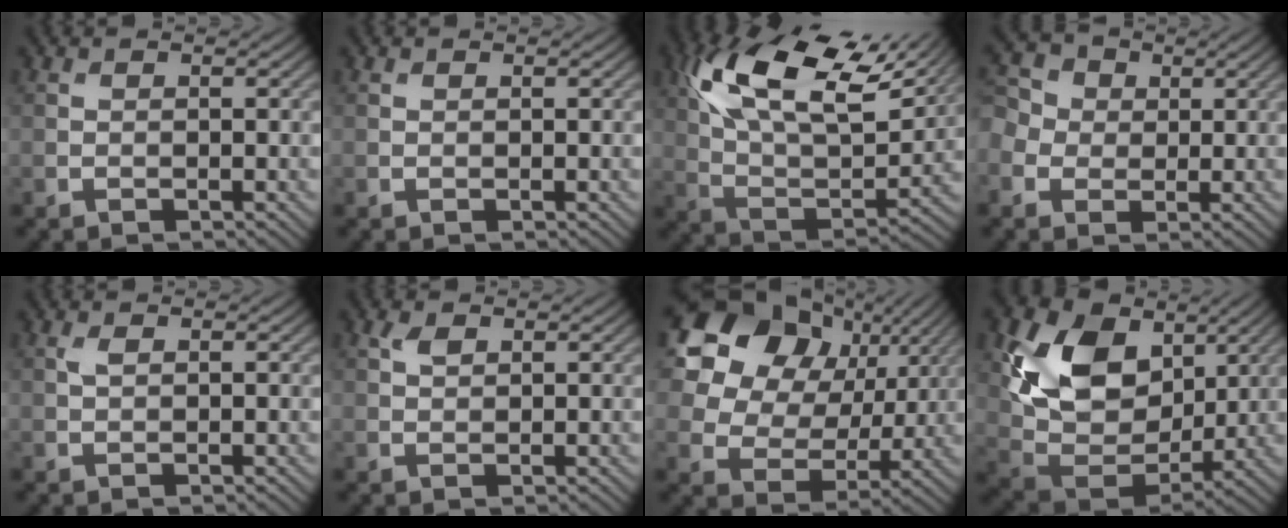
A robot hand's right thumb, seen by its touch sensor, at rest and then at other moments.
{"total": 0.0}
{"total": 18.2, "force": [9.6, 8.2, 13.1], "torque": [-0.260, 0.009, 0.157]}
{"total": 5.4, "force": [0.5, 4.7, 2.6], "torque": [-0.089, 0.011, 0.005]}
{"total": 1.1, "force": [0.4, 0.5, 0.9], "torque": [-0.024, 0.002, 0.008]}
{"total": 1.6, "force": [0.9, 0.8, 1.0], "torque": [-0.023, 0.007, 0.018]}
{"total": 19.9, "force": [9.2, 14.7, 9.7], "torque": [-0.276, 0.081, 0.184]}
{"total": 14.2, "force": [5.3, 9.8, 8.8], "torque": [-0.184, 0.002, 0.097]}